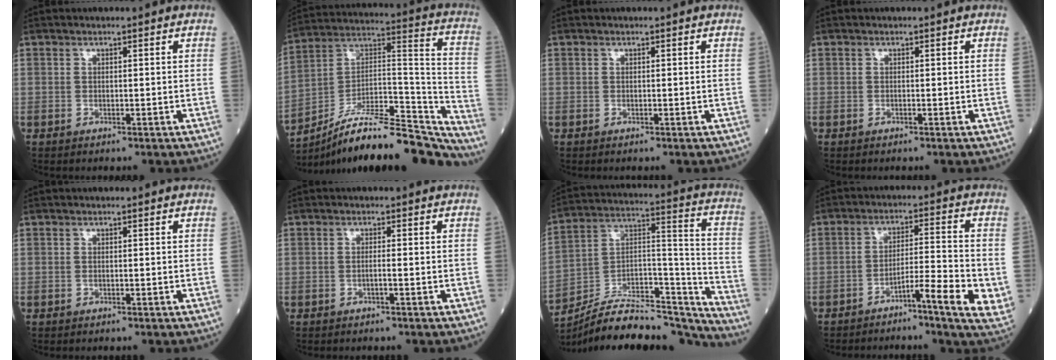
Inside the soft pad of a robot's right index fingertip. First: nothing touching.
{"total": 24.1, "force": [-21.4, 3.7, 10.4], "torque": [-0.124, 0.037, -0.338]}
{"total": 0.0}
{"total": 0.0}
{"total": 0.0}
{"total": 0.9, "force": [-0.4, -0.2, 0.8], "torque": [-0.014, 0.002, -0.008]}
{"total": 22.7, "force": [-21.1, 3.9, 7.4], "torque": [-0.106, 0.041, -0.338]}
{"total": 8.2, "force": [-3.5, 0.0, 7.4], "torque": [-0.105, 0.000, -0.056]}